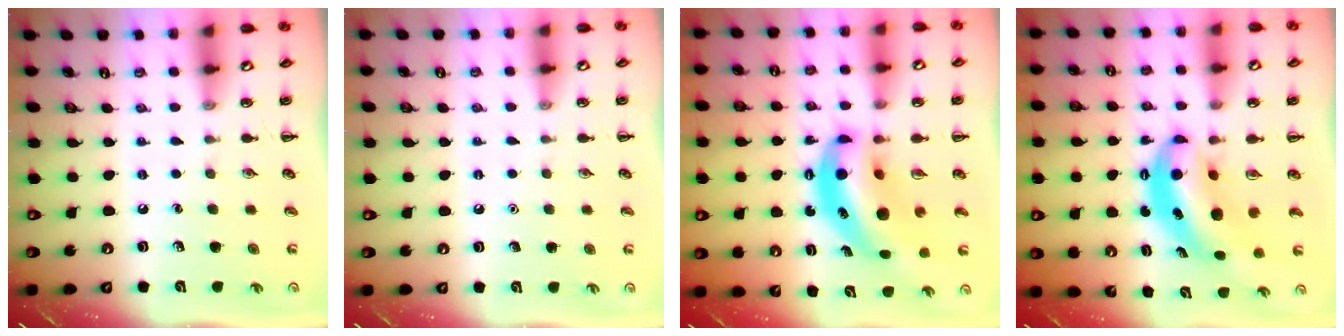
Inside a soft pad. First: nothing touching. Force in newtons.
{"total": 1.5, "press": 1.5, "slide": 0.1}
{"total": 12.0, "press": 11.7, "slide": 2.8}
{"total": 8.0, "press": 7.8, "slide": 1.7}